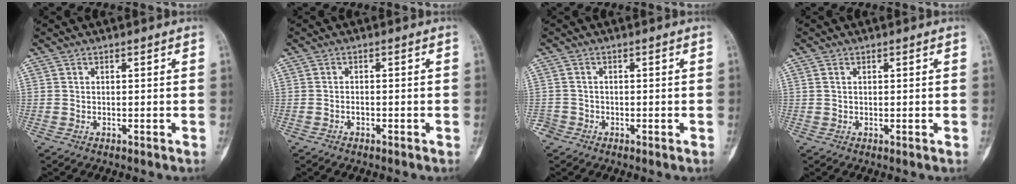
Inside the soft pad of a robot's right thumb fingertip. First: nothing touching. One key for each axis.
{"total": 0.8, "fx": -0.5, "fy": 0.5, "fz": 0.4, "tx": -0.010, "ty": 0.003, "tz": -0.010}
{"total": 2.1, "fx": -1.2, "fy": 1.7, "fz": -0.1, "tx": 0.006, "ty": 0.006, "tz": -0.030}
{"total": 0.9, "fx": 0.3, "fy": 0.6, "fz": 0.5, "tx": -0.014, "ty": -0.002, "tz": 0.007}